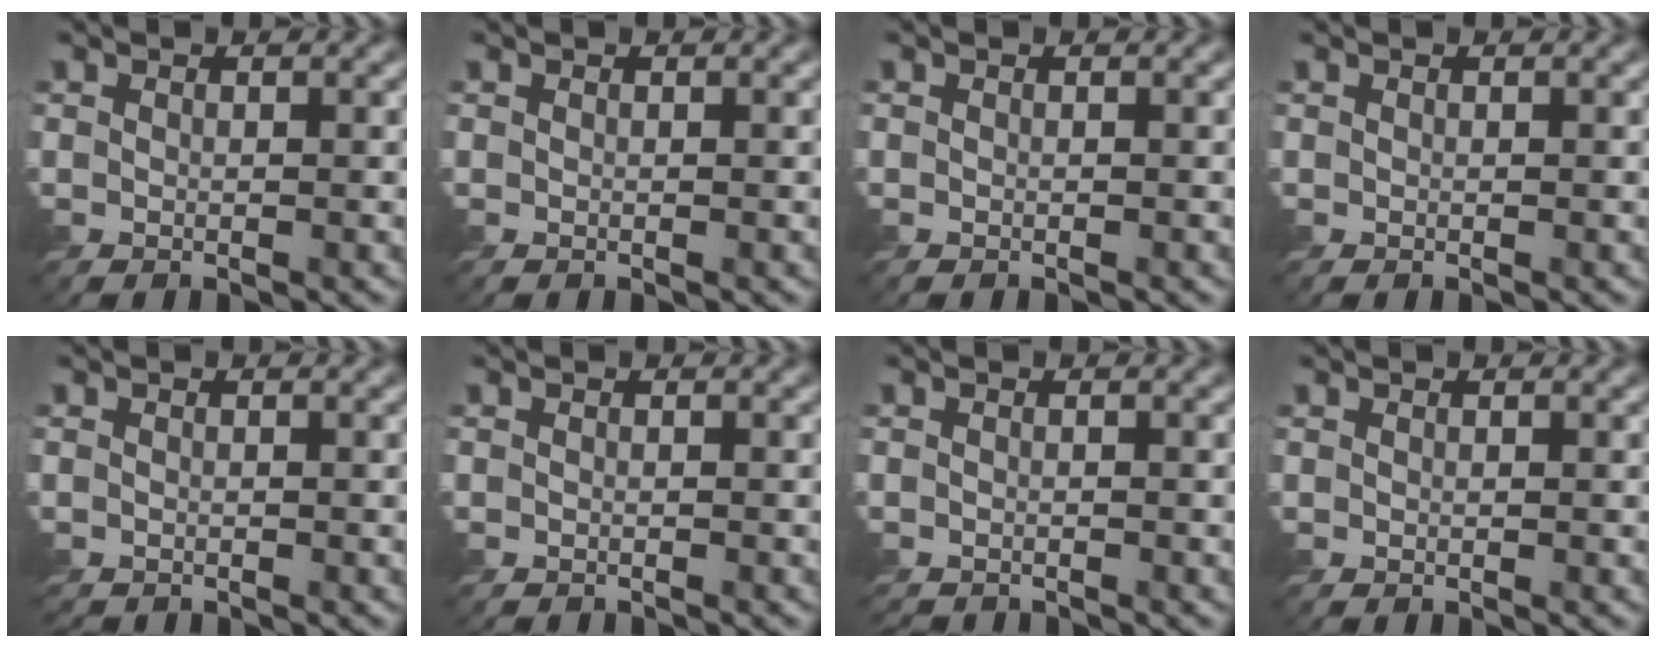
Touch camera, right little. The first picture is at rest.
{"total": 0.0}
{"total": 0.6, "force": [-0.6, 0.0, 0.0], "torque": [0.003, -0.004, -0.010]}
{"total": 0.0}
{"total": 0.9, "force": [-0.9, 0.1, -0.2], "torque": [0.003, -0.007, -0.017]}
{"total": 1.3, "force": [-1.3, 0.0, 0.0], "torque": [0.004, -0.008, -0.020]}
{"total": 1.8, "force": [-1.8, 0.1, -0.1], "torque": [0.002, -0.011, -0.030]}
{"total": 0.0}